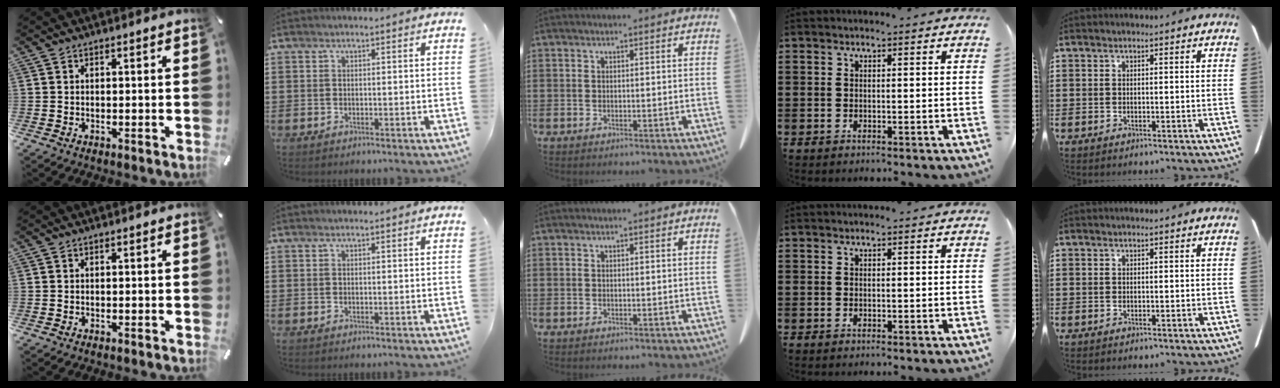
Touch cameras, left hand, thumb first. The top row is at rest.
{}